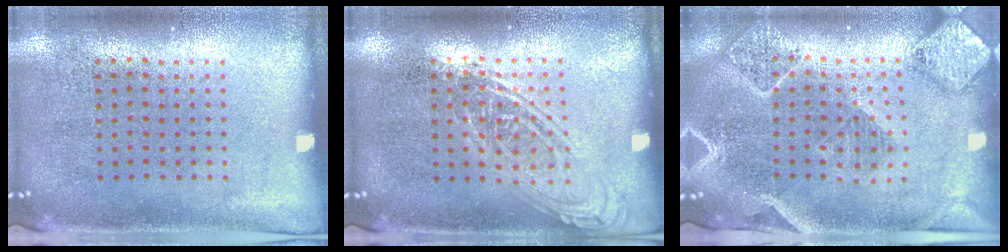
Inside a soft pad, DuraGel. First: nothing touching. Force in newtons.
{"total": 1.2, "press": 1.2, "slide": 0.1}
{"total": 2.3, "press": 2.1, "slide": 0.9}